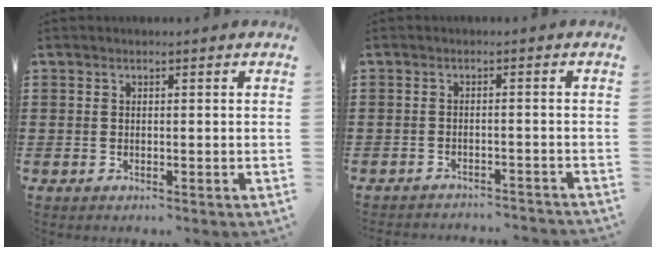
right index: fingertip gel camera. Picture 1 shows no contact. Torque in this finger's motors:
{"motor_torque": [-2.14, 0.00, -1.05, -0.21]}